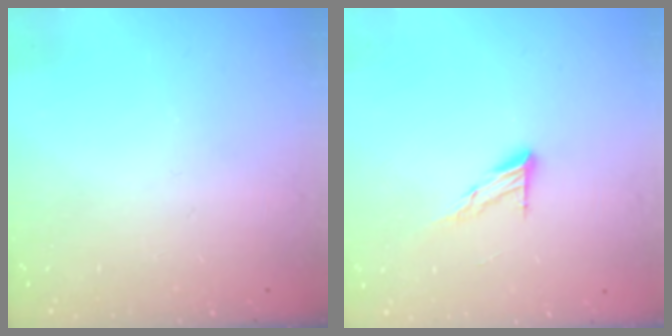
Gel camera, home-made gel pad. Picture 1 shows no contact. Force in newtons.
{"total": 7.3, "press": 7.3, "slide": 0.4}